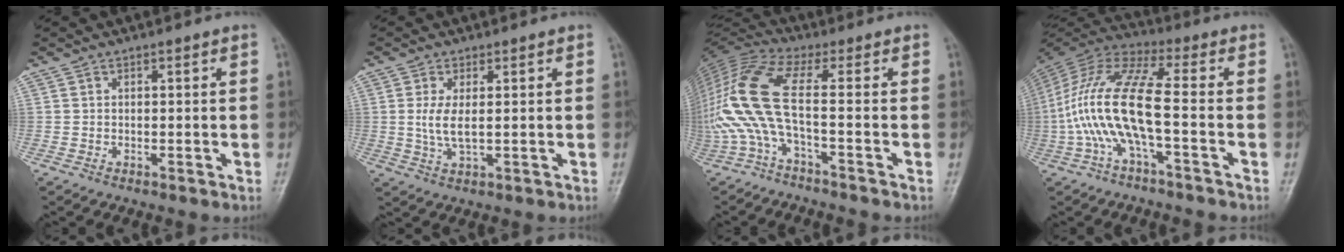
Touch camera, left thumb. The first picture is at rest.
{"total": 4.4, "force": [0.4, 1.4, 4.1], "torque": [-0.099, -0.008, 0.011]}
{"total": 13.4, "force": [-2.6, 2.4, 12.9], "torque": [-0.320, 0.051, -0.063]}
{"total": 15.1, "force": [-3.5, 3.7, 14.2], "torque": [-0.323, 0.041, -0.074]}